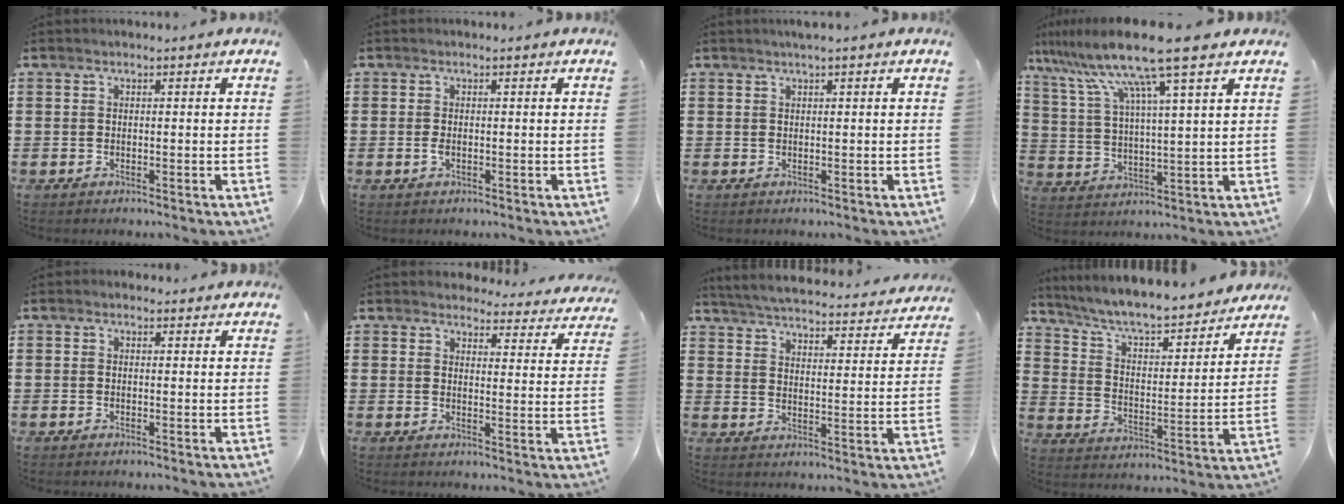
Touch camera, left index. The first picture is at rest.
{"total": 1.0, "force": [-0.4, 0.3, 0.9], "torque": [-0.018, -0.002, -0.007]}
{"total": 0.8, "force": [0.5, -0.1, 0.7], "torque": [-0.012, -0.001, 0.009]}
{"total": 12.4, "force": [9.1, -0.4, 8.3], "torque": [-0.192, -0.035, 0.148]}
{"total": 0.7, "force": [0.4, 0.5, 0.3], "torque": [-0.008, 0.004, 0.008]}
{"total": 3.8, "force": [3.7, 0.7, 0.5], "torque": [-0.021, -0.021, 0.064]}
{"total": 4.8, "force": [4.8, -0.2, 0.8], "torque": [-0.041, -0.039, 0.078]}
{"total": 6.7, "force": [6.3, 0.4, 2.4], "torque": [-0.075, -0.050, 0.103]}